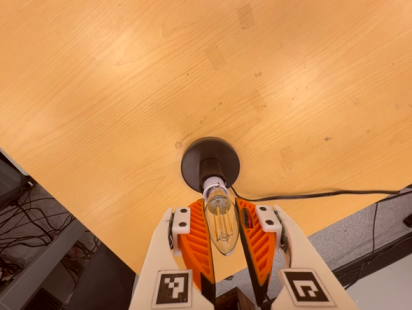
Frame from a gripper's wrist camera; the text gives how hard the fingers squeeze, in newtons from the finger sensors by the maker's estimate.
{"total": 14.5, "left": 15.6, "right": 13.4}